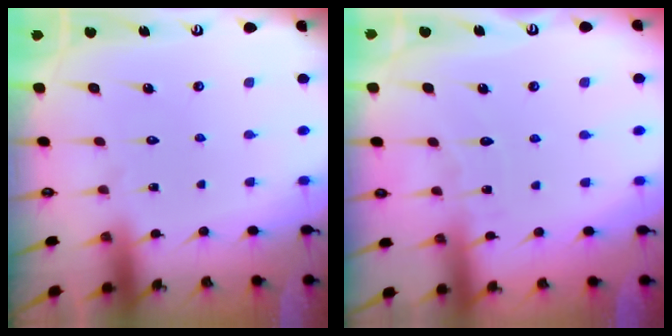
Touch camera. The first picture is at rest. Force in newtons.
{"total": 3.7, "press": 3.7, "slide": 0.3}